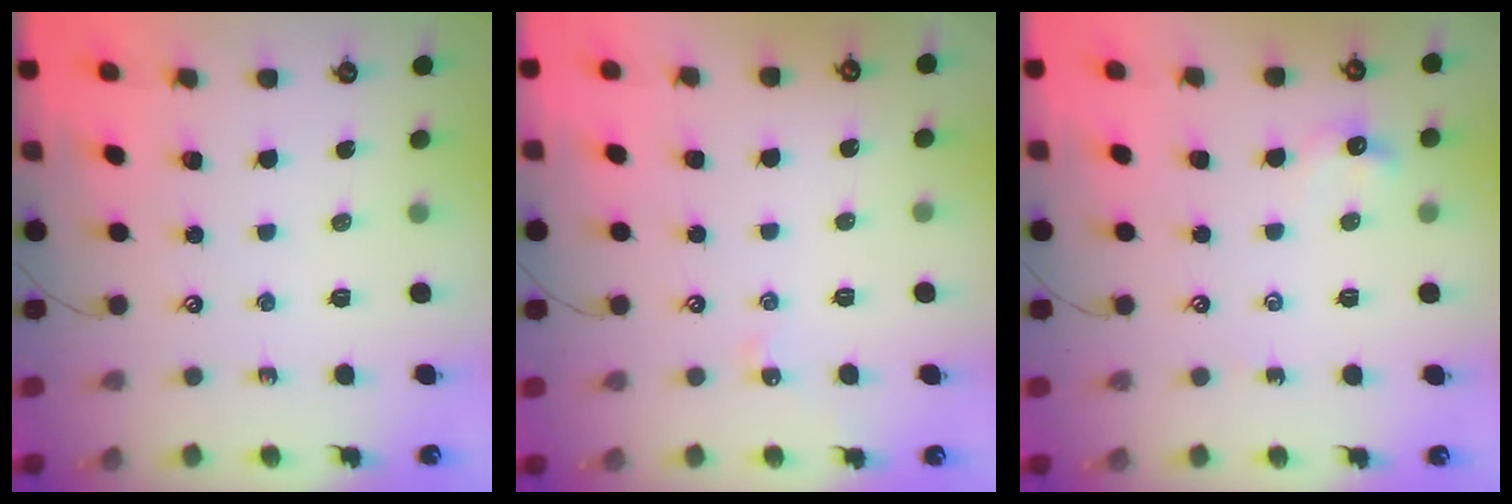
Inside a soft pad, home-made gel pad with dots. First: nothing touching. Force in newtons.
{"total": 0.6, "press": 0.5, "slide": 0.4}
{"total": 2.8, "press": 2.7, "slide": 0.6}